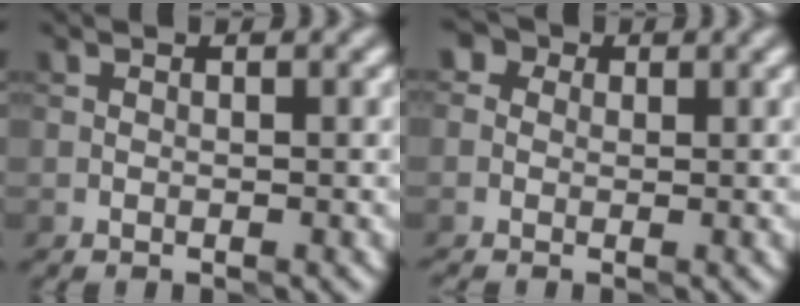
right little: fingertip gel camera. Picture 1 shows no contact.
{"total": 3.2, "force": [0.4, 2.9, 1.4], "torque": [-0.012, 0.021, -0.025]}